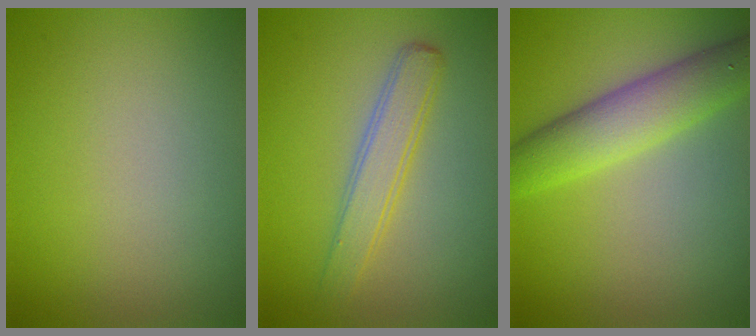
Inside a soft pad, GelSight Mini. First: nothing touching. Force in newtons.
{"total": 2.9, "press": 2.9, "slide": 0.0}
{"total": 5.3, "press": 5.3, "slide": 0.1}